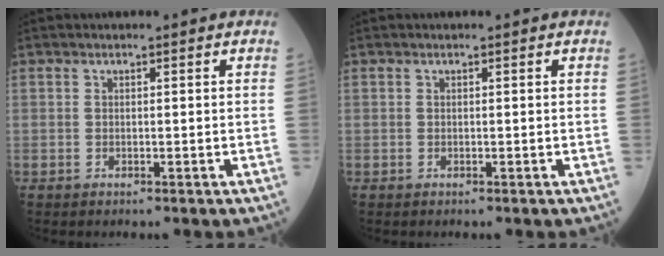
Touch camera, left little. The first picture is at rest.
{"total": 0.0}